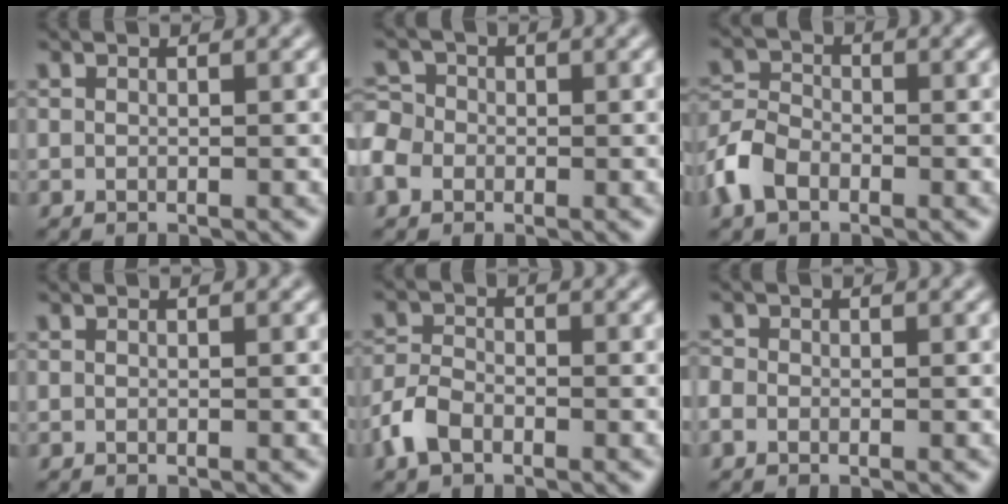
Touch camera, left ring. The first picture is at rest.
{"total": 4.4, "force": [-2.0, 3.5, 1.8], "torque": [-0.038, 0.001, -0.046]}
{"total": 4.2, "force": [-2.3, 2.7, 2.2], "torque": [-0.053, 0.004, -0.056]}
{"total": 0.0}
{"total": 3.0, "force": [-1.8, 1.7, 1.7], "torque": [-0.037, 0.004, -0.046]}
{"total": 1.0, "force": [-0.5, 0.8, 0.3], "torque": [-0.004, 0.000, -0.010]}